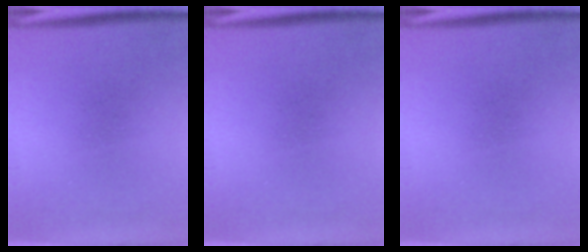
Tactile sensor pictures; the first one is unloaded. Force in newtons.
{"total": 0.0}
{"total": 0.0}